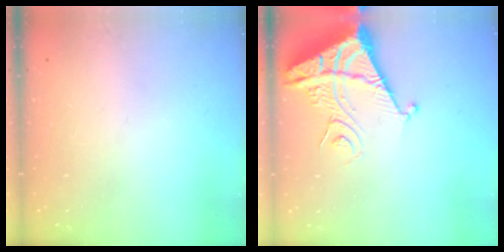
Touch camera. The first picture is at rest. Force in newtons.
{"total": 10.0, "press": 9.9, "slide": 1.3}